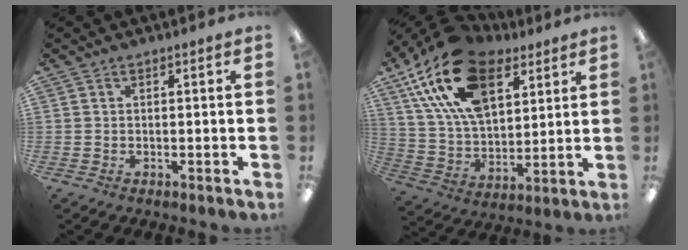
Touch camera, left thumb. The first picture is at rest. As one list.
[{"total": 23.1, "force": [12.8, 12.9, 14.3], "torque": [-0.286, -0.046, 0.228]}]